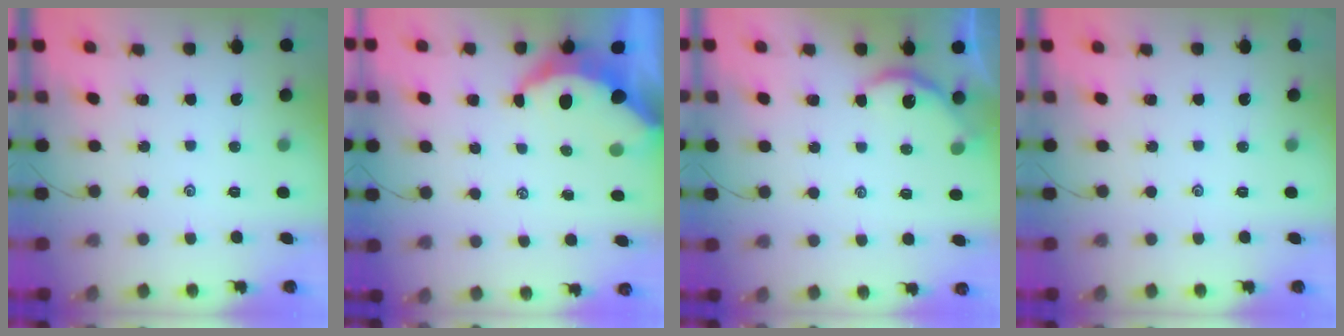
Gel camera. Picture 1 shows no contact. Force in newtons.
{"total": 6.8, "press": 6.8, "slide": 0.8}
{"total": 3.2, "press": 3.1, "slide": 0.4}
{"total": 0.0}